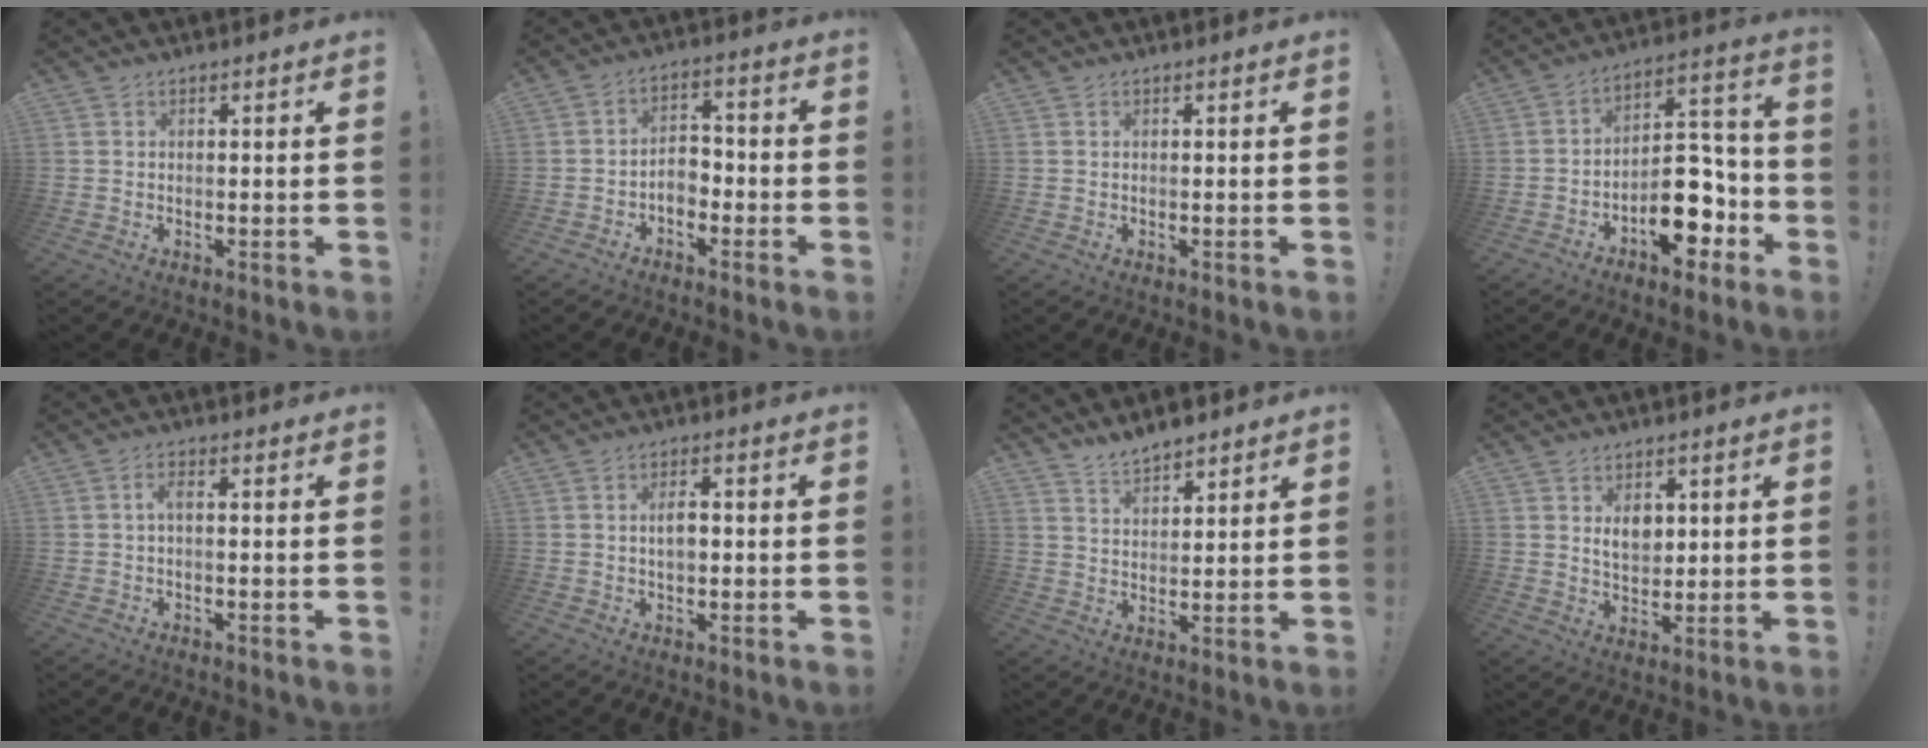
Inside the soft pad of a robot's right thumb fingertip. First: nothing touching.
{"total": 5.7, "force": [-2.1, 4.1, 3.4], "torque": [-0.059, 0.011, -0.039]}
{"total": 0.0}
{"total": 15.9, "force": [-7.3, 9.3, 10.6], "torque": [-0.122, 0.060, -0.108]}
{"total": 2.5, "force": [-0.5, 0.6, 2.3], "torque": [-0.044, 0.008, -0.011]}
{"total": 3.7, "force": [0.2, 2.0, 3.1], "torque": [-0.050, 0.002, -0.004]}
{"total": 5.7, "force": [5.2, 1.9, 1.5], "torque": [-0.021, -0.035, 0.095]}
{"total": 6.1, "force": [2.7, 4.6, 2.9], "torque": [-0.035, -0.017, 0.048]}